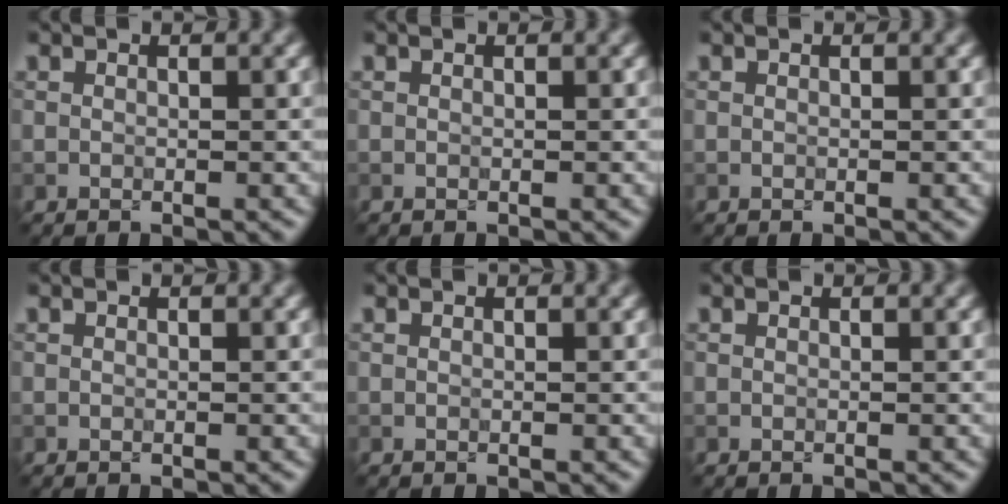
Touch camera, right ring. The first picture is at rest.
{"total": 0.0}
{"total": 0.0}
{"total": 0.0}
{"total": 0.0}
{"total": 0.0}